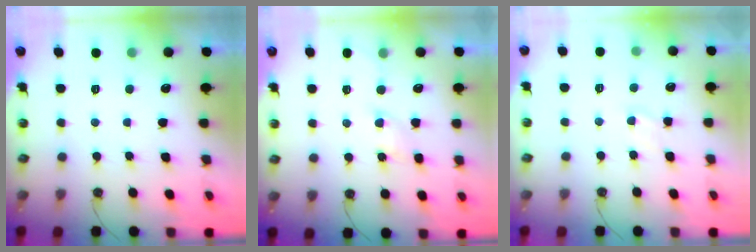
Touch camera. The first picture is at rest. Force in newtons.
{"total": 3.8, "press": 3.8, "slide": 0.7}
{"total": 6.0, "press": 6.0, "slide": 0.7}